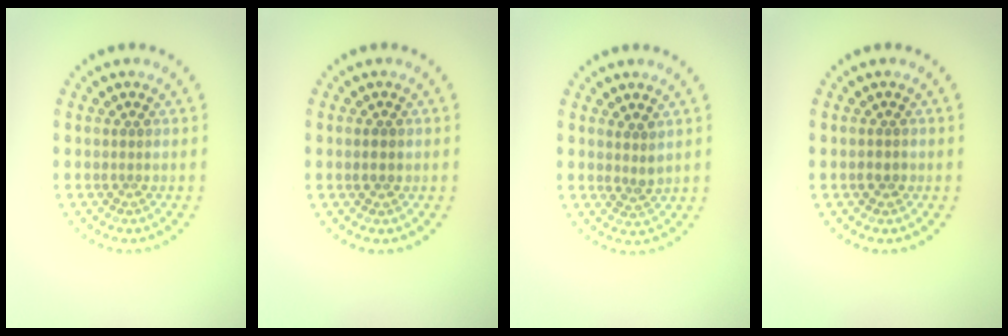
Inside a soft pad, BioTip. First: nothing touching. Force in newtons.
{"total": 1.5, "press": 1.5, "slide": 0.0}
{"total": 1.5, "press": 1.2, "slide": 0.8}
{"total": 1.0, "press": 1.0, "slide": 0.1}